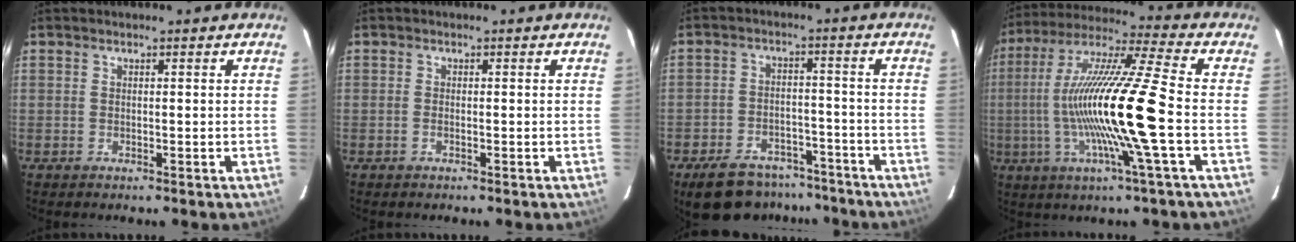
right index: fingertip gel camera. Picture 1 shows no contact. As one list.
[{"total": 0.6, "force": [-0.3, 0.3, 0.4], "torque": [-0.008, 0.000, -0.006]}, {"total": 14.3, "force": [-11.2, 7.0, 5.5], "torque": [-0.128, 0.014, -0.147]}, {"total": 19.4, "force": [-2.8, -1.1, 19.2], "torque": [-0.362, -0.007, -0.054]}]